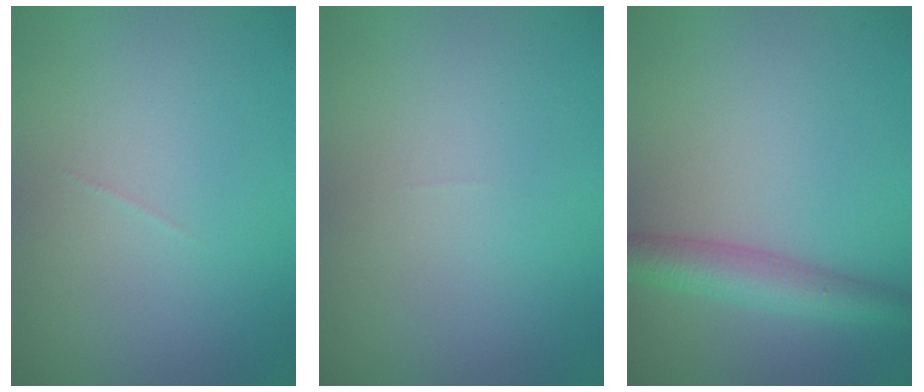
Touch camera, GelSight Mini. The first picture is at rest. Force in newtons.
{"total": 0.0}
{"total": 4.0, "press": 4.0, "slide": 0.1}